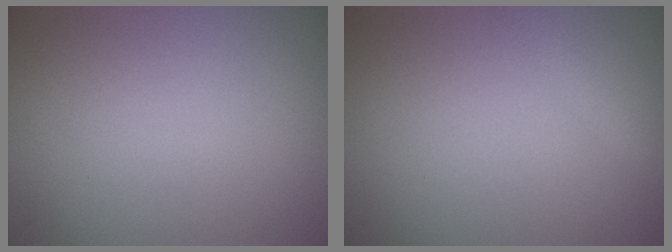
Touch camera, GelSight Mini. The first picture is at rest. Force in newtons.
{"total": 1.3, "press": 1.3, "slide": 0.0}